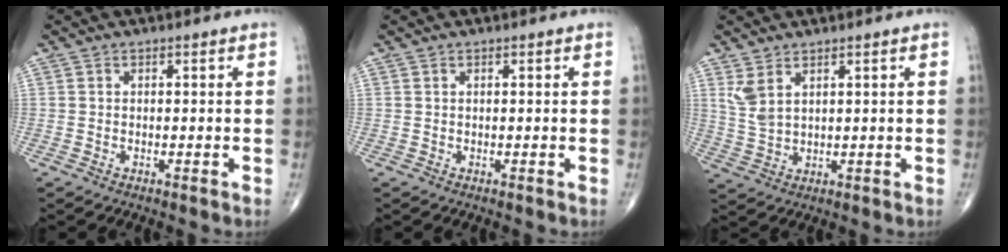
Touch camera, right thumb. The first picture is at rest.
{"total": 0.0}
{"total": 4.3, "force": [2.4, 1.8, 3.1], "torque": [-0.068, -0.010, 0.061]}